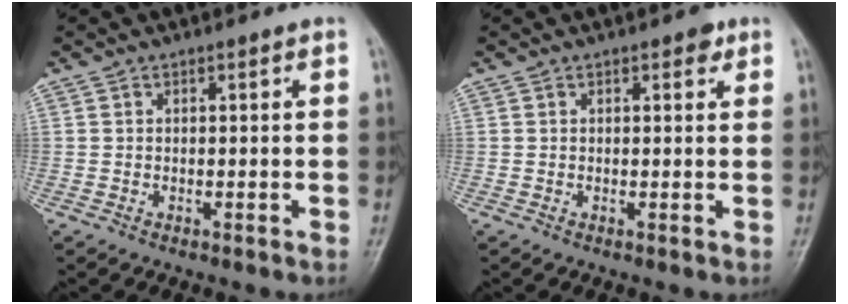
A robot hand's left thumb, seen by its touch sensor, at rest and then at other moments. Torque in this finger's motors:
{"motor_torque": [0.66, 0.50, -0.14, -0.26, 0.11]}